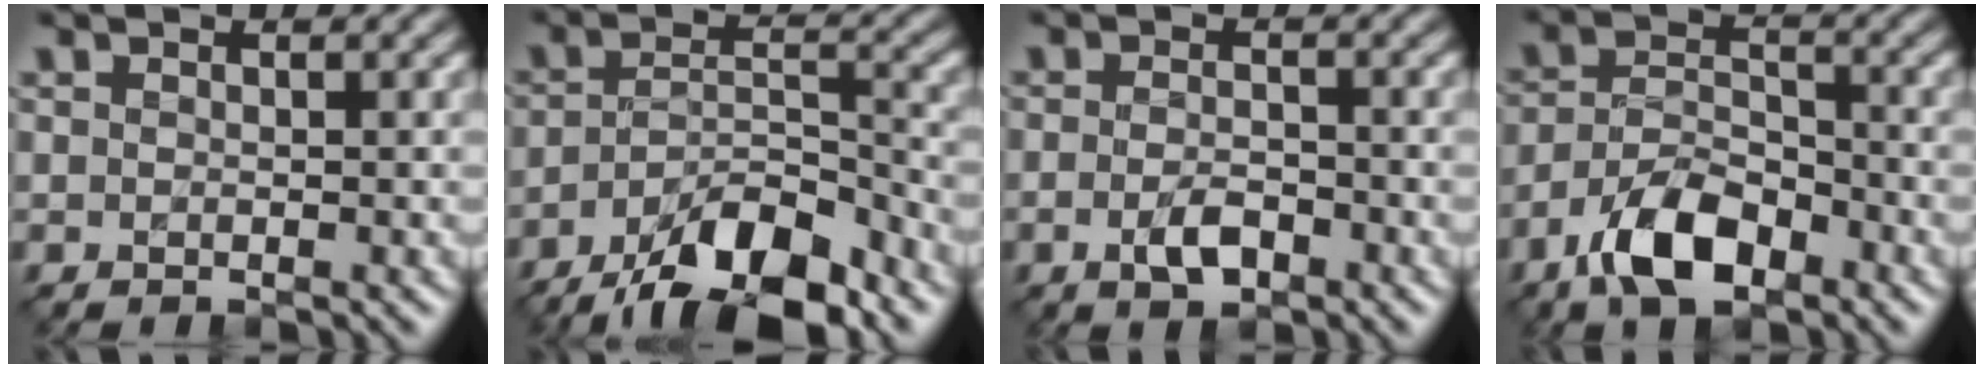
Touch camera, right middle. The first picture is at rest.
{"total": 9.7, "force": [-6.9, 2.9, 6.2], "torque": [-0.098, 0.005, -0.120]}
{"total": 2.4, "force": [-1.1, 1.1, 1.8], "torque": [-0.035, -0.001, -0.022]}
{"total": 6.0, "force": [-3.8, 2.7, 3.8], "torque": [-0.068, 0.003, -0.079]}